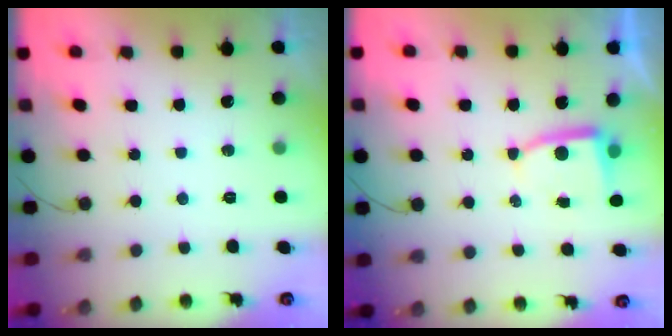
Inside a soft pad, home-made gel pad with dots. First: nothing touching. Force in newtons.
{"total": 3.5, "press": 3.5, "slide": 0.5}